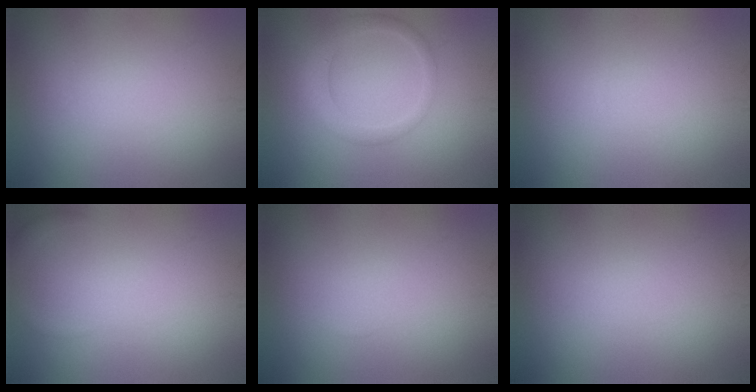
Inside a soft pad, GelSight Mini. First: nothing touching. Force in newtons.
{"total": 2.7, "press": 2.7, "slide": 0.1}
{"total": 0.0}
{"total": 1.2, "press": 1.2, "slide": 0.2}
{"total": 0.0}
{"total": 0.0}